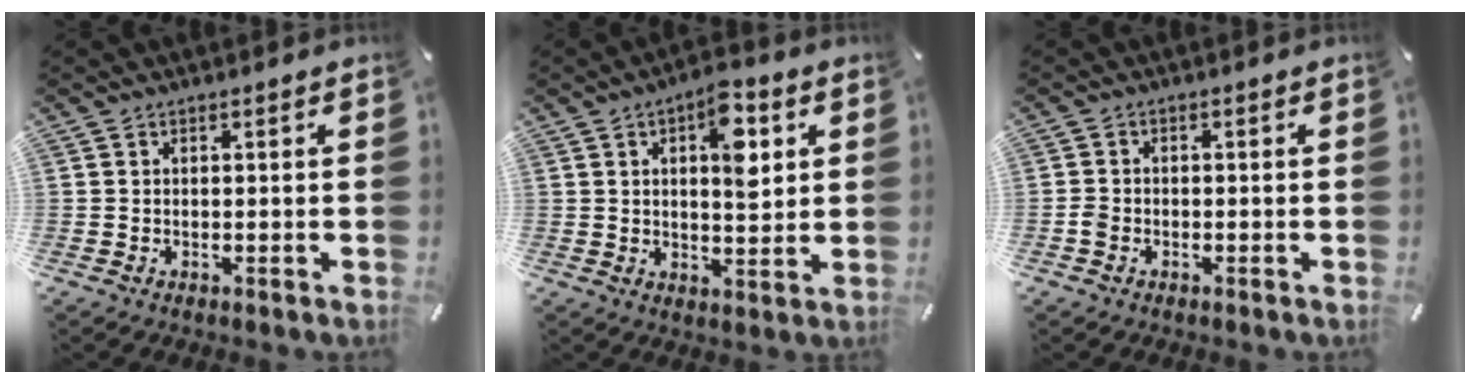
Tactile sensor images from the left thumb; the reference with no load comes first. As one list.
[{"total": 9.8, "force": [3.4, 4.7, 7.9], "torque": [-0.092, -0.017, 0.050]}, {"total": 1.8, "force": [-0.8, 1.4, 0.8], "torque": [-0.013, 0.007, -0.017]}]